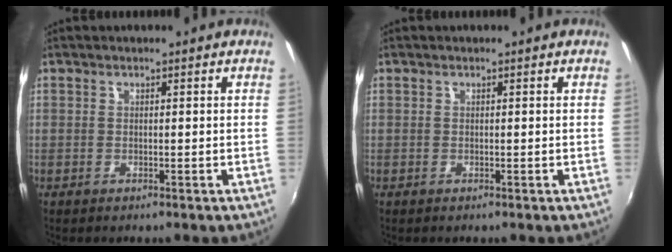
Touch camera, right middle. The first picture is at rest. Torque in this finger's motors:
{"motor_torque": [0.00, 0.00, 0.00, 0.00]}